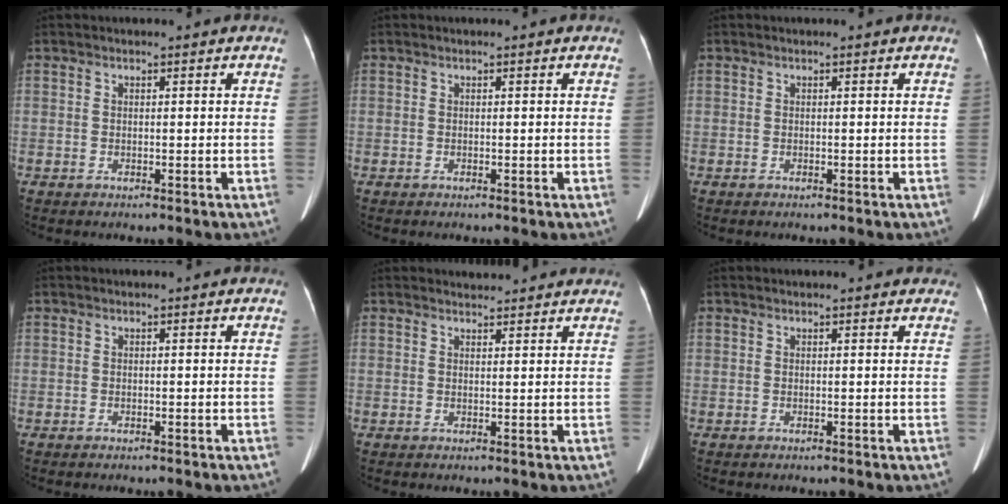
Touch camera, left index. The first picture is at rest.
{"total": 0.0}
{"total": 0.0}
{"total": 0.0}
{"total": 3.6, "force": [3.6, 0.7, 0.3], "torque": [-0.010, 0.019, 0.042]}
{"total": 4.9, "force": [4.4, 1.6, 1.7], "torque": [-0.012, 0.022, 0.040]}